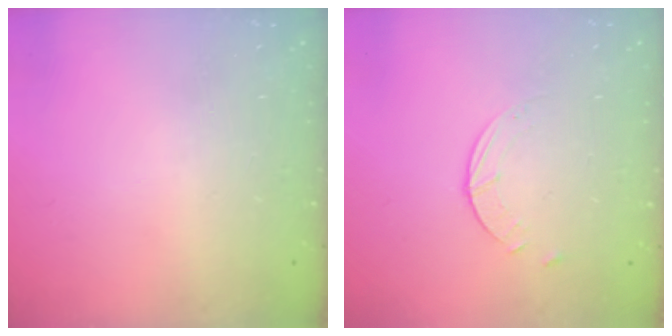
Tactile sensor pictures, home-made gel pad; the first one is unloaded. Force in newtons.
{"total": 0.9, "press": 0.9, "slide": 0.1}